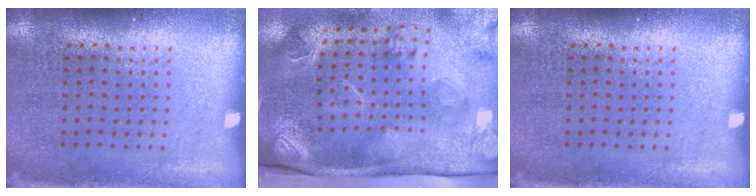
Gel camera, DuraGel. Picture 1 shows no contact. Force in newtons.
{"total": 4.3, "press": 3.1, "slide": 3.0}
{"total": 0.0}